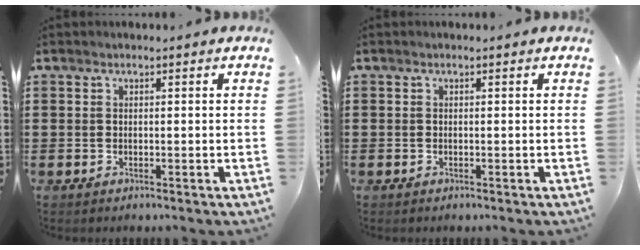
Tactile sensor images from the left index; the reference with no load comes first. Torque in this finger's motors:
{"motor_torque": [-1.31, 0.83, -1.05, -0.21]}